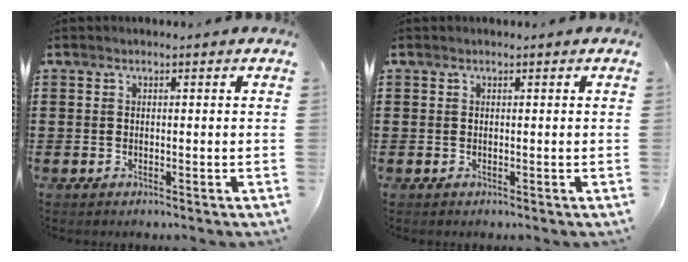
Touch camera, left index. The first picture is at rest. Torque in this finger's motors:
{"motor_torque": [0.05, -0.01, 0.03, 0.01]}